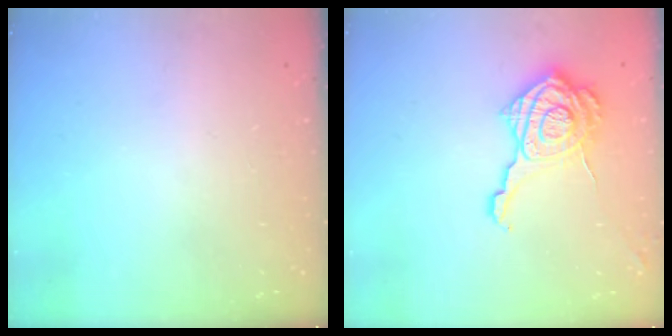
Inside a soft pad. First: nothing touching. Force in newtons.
{"total": 17.4, "press": 17.3, "slide": 1.0}